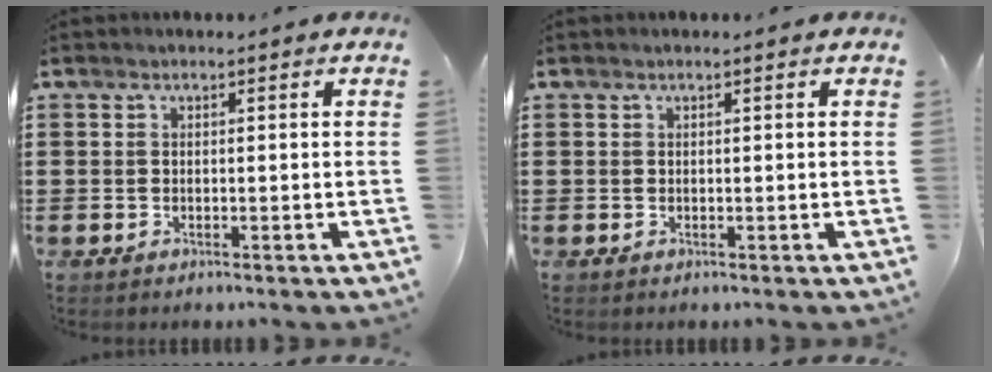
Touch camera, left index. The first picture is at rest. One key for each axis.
{"total": 0.0}